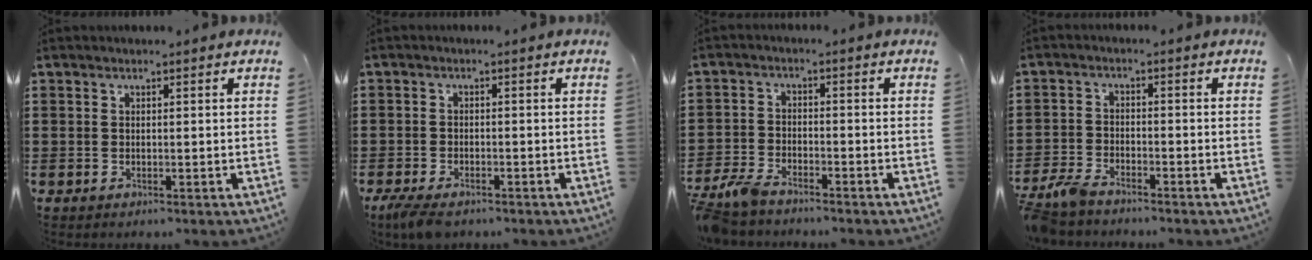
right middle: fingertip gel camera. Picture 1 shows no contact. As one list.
[{"total": 2.7, "force": [-2.2, 0.9, 1.2], "torque": [-0.043, -0.006, -0.051]}, {"total": 4.3, "force": [-4.0, 0.9, 1.4], "torque": [-0.055, -0.004, -0.088]}, {"total": 4.0, "force": [-3.7, 0.8, 1.3], "torque": [-0.052, -0.005, -0.083]}]